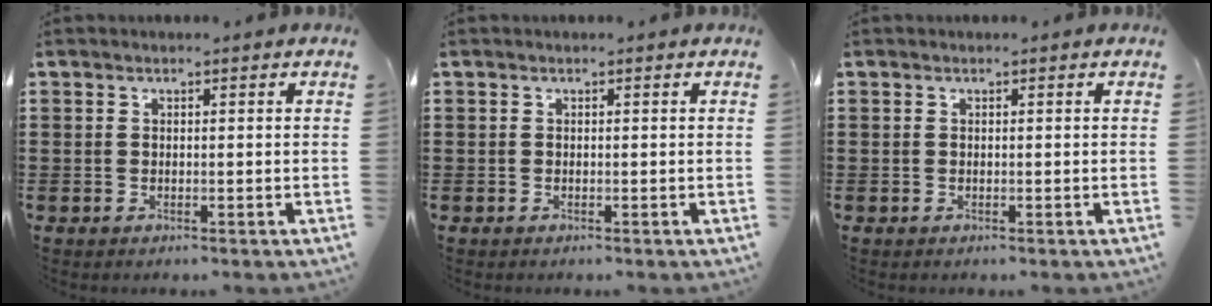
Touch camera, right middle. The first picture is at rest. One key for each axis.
{"total": 0.0}
{"total": 0.0}